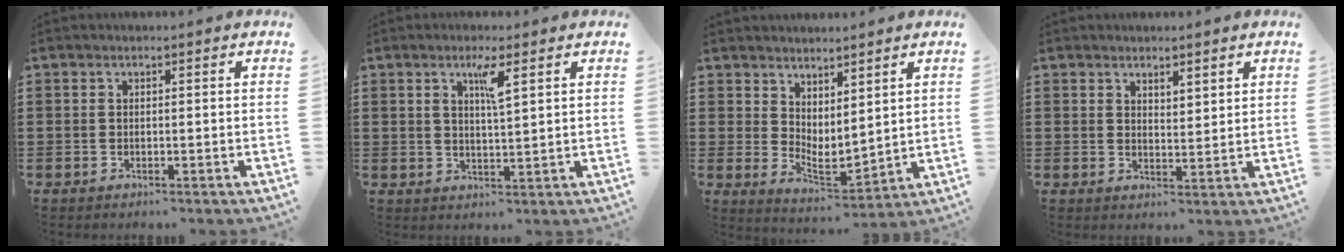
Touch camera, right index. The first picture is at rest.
{"total": 3.6, "force": [1.9, 0.4, 3.1], "torque": [-0.059, 0.000, 0.027]}
{"total": 3.1, "force": [2.6, 1.1, 1.4], "torque": [-0.039, -0.020, 0.047]}
{"total": 2.2, "force": [2.1, 0.7, 0.1], "torque": [-0.007, 0.006, 0.040]}